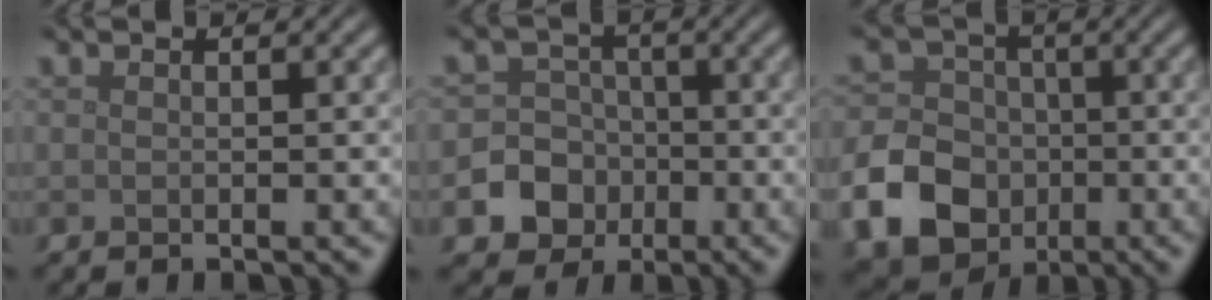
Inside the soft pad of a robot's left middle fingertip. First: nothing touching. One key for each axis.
{"total": 7.3, "fx": -2.6, "fy": 6.7, "fz": 1.4, "tx": -0.016, "ty": -0.003, "tz": -0.072}
{"total": 10.1, "fx": -3.9, "fy": 8.2, "fz": 4.3, "tx": -0.080, "ty": -0.036, "tz": -0.100}